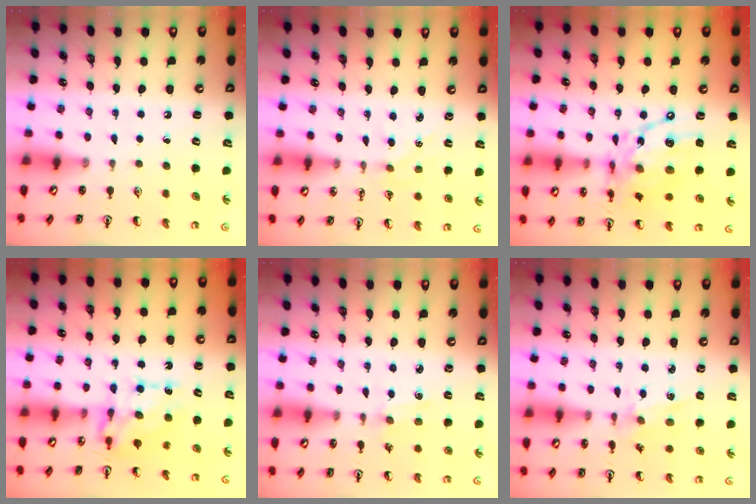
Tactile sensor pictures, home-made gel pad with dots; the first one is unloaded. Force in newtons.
{"total": 2.8, "press": 2.8, "slide": 0.3}
{"total": 15.2, "press": 15.2, "slide": 1.2}
{"total": 8.1, "press": 8.1, "slide": 0.8}
{"total": 1.0, "press": 0.9, "slide": 0.2}
{"total": 3.4, "press": 3.3, "slide": 0.9}